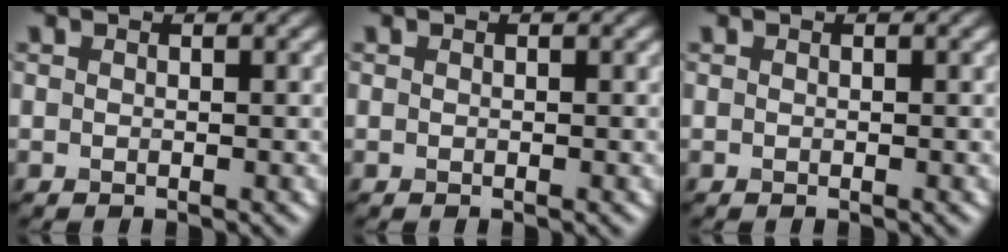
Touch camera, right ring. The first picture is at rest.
{"total": 0.0}
{"total": 0.0}